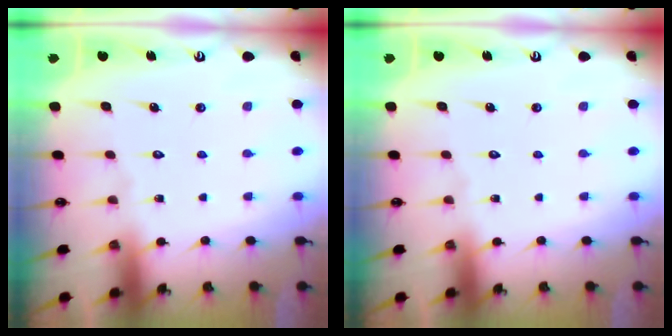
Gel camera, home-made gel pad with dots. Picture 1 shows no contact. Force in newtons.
{"total": 0.0}